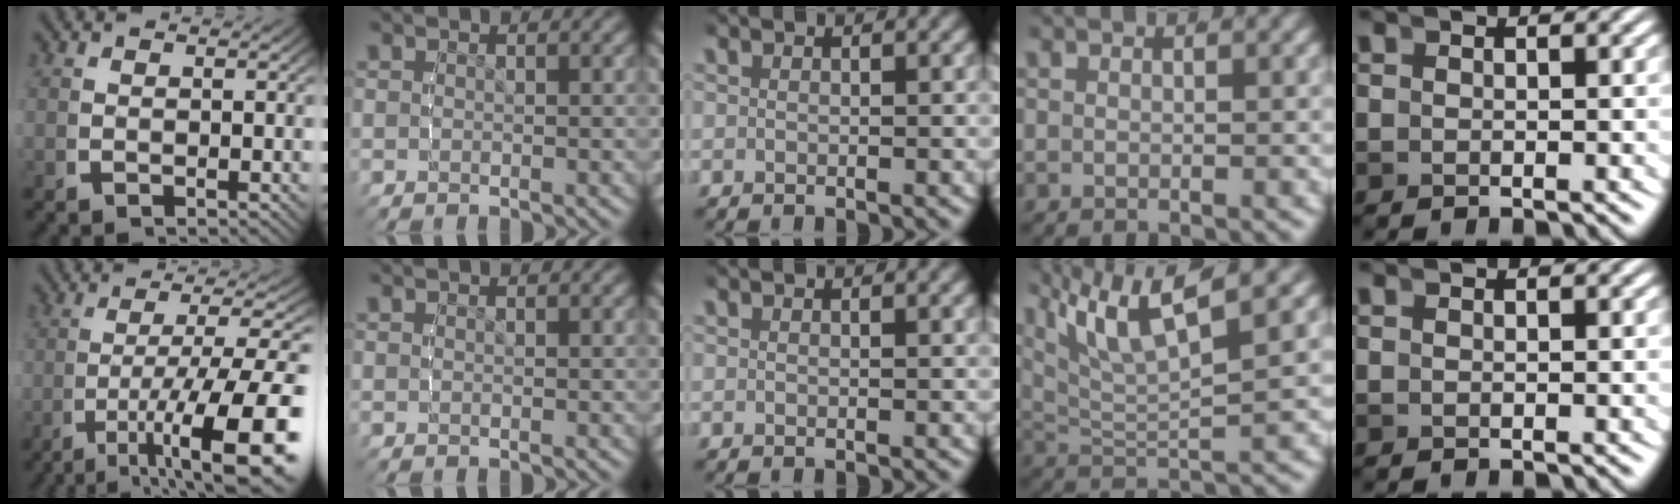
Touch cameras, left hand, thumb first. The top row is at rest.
{"thumb": {"total": 12.2, "force": [-3.7, 5.7, 10.2], "torque": [-0.169, -0.042, -0.034]}, "ring": {"total": 6.5, "force": [3.6, 2.5, 4.8], "torque": [-0.102, 0.003, 0.066]}}